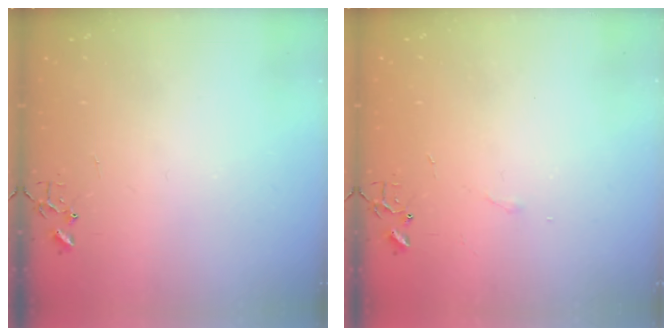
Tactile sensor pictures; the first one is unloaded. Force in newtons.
{"total": 3.3, "press": 3.2, "slide": 0.6}